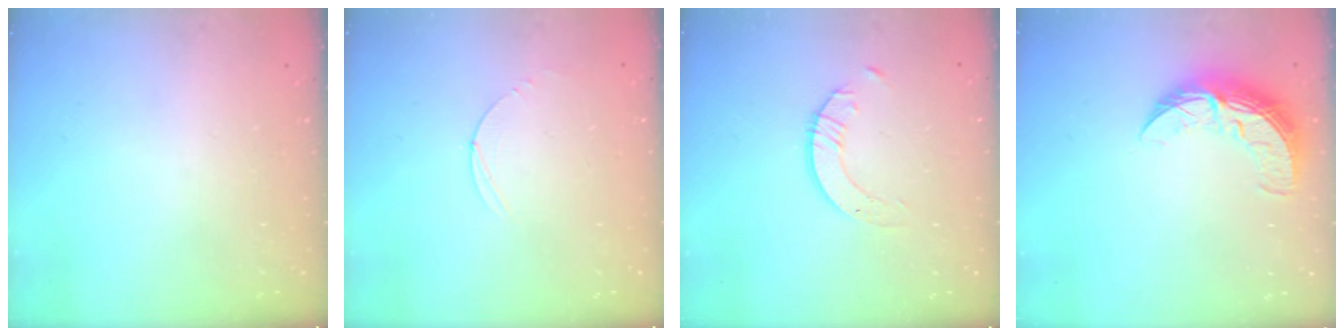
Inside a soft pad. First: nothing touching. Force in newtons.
{"total": 2.8, "press": 2.8, "slide": 0.3}
{"total": 2.3, "press": 2.3, "slide": 0.2}
{"total": 11.0, "press": 11.0, "slide": 0.4}